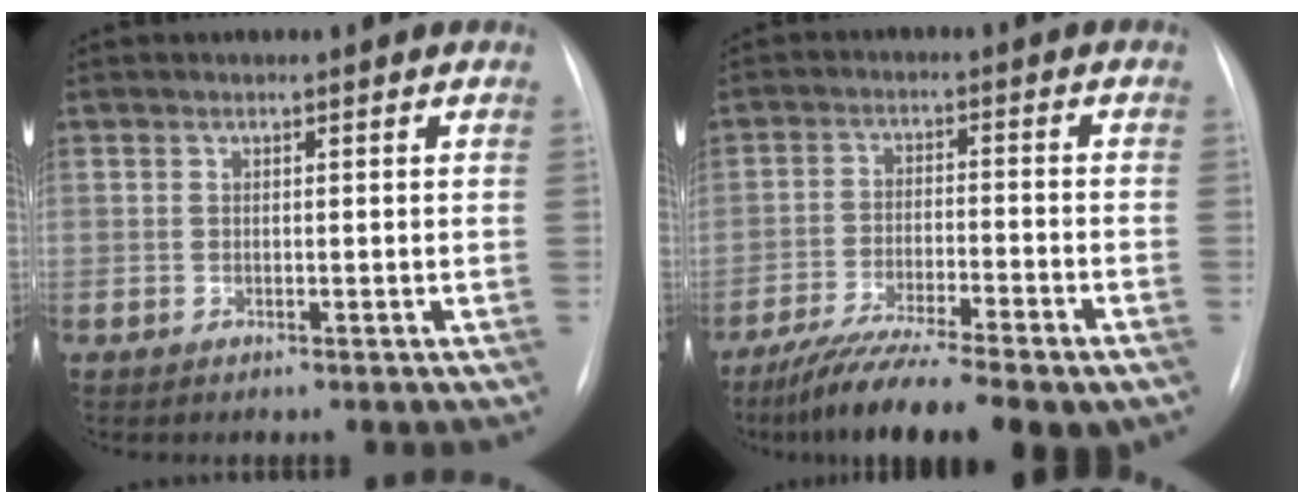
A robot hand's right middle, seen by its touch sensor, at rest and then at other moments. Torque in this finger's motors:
{"motor_torque": [1.09, -1.05, 0.33, 0.13]}